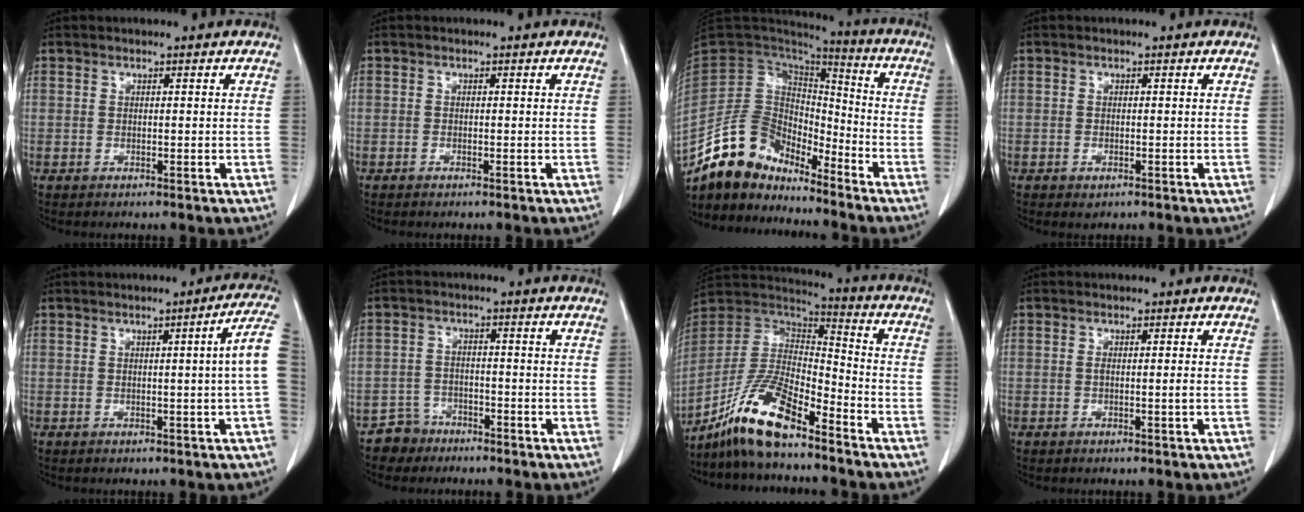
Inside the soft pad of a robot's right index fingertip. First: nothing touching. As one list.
[{"total": 0.0}, {"total": 13.7, "force": [-11.8, 5.8, 3.8], "torque": [-0.073, 0.046, -0.223]}, {"total": 1.0, "force": [-0.6, 0.6, 0.5], "torque": [-0.010, -0.001, -0.003]}, {"total": 5.6, "force": [0.2, -1.1, 5.5], "torque": [-0.061, 0.004, 0.000]}, {"total": 3.9, "force": [-3.0, 2.5, -0.6], "torque": [0.011, 0.010, -0.054]}, {"total": 13.8, "force": [-9.9, 2.9, 9.2], "torque": [-0.190, 0.007, -0.186]}, {"total": 0.9, "force": [-0.2, -0.2, 0.8], "torque": [-0.016, -0.001, -0.002]}]